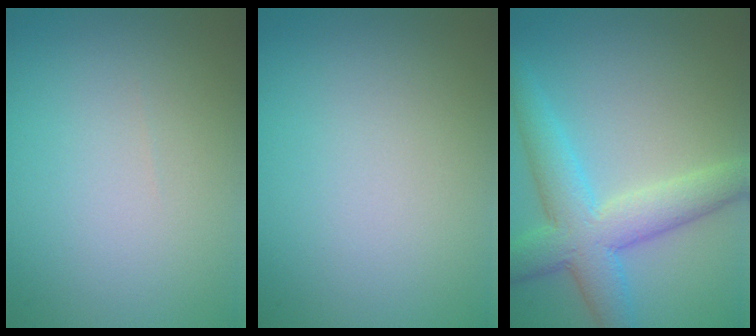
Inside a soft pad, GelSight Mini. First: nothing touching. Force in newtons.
{"total": 0.0}
{"total": 6.7, "press": 6.7, "slide": 0.2}